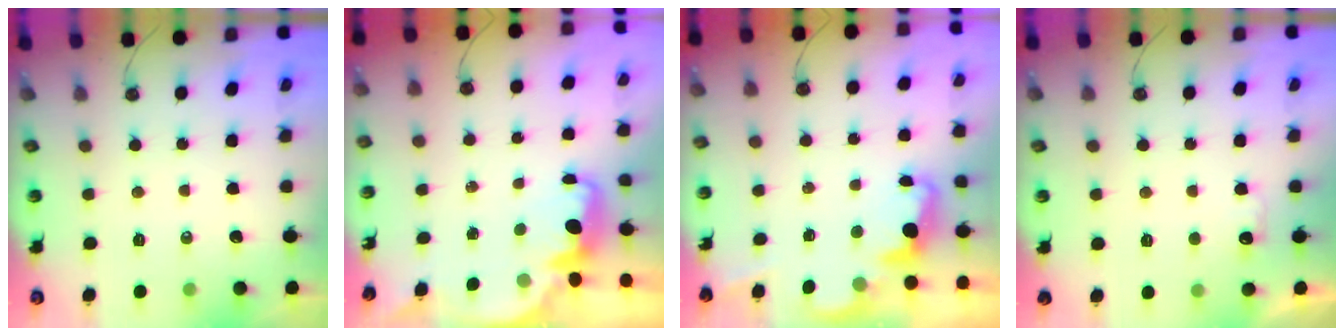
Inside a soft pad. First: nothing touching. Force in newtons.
{"total": 2.4, "press": 2.3, "slide": 0.6}
{"total": 2.3, "press": 2.2, "slide": 0.5}
{"total": 4.1, "press": 3.9, "slide": 1.0}